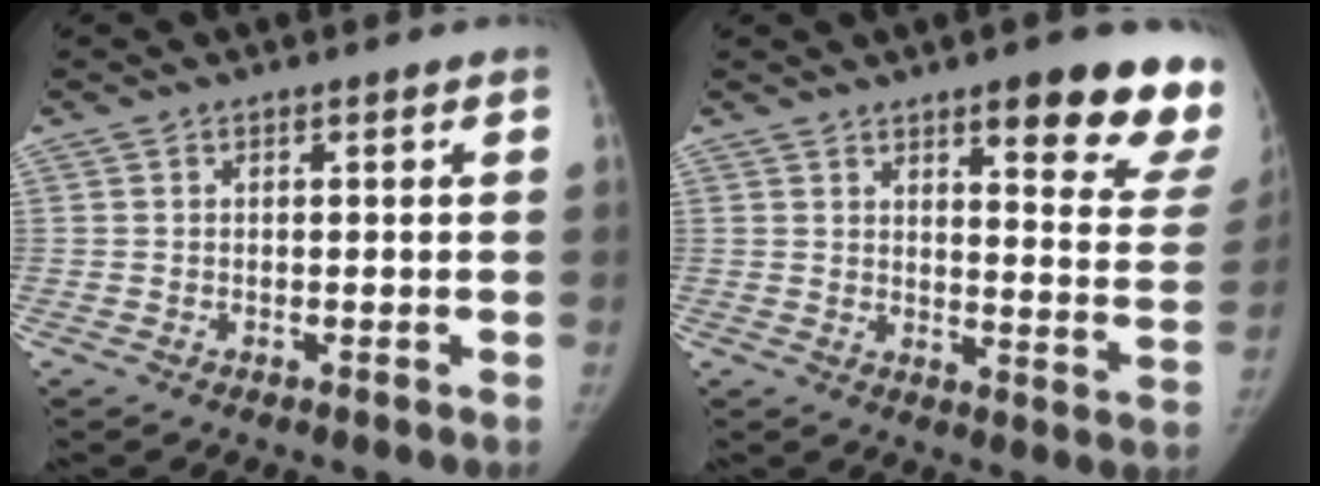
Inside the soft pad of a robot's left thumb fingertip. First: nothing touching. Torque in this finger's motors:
{"motor_torque": [1.50, 0.76, 1.22, -1.07, 0.20]}